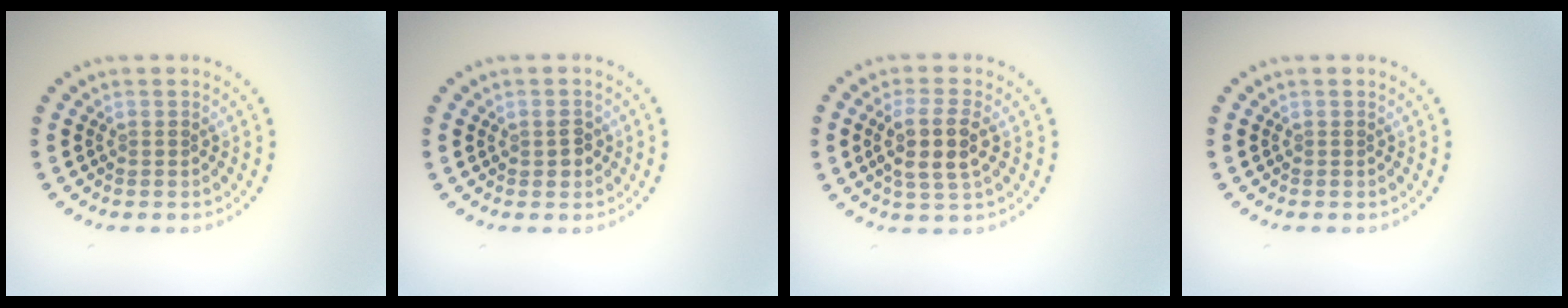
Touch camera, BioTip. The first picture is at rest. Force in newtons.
{"total": 1.4, "press": 1.4, "slide": 0.2}
{"total": 3.7, "press": 3.4, "slide": 1.3}
{"total": 0.0}